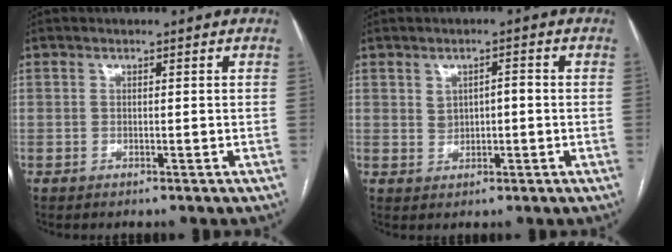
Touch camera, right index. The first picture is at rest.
{"total": 3.0, "force": [0.3, 1.8, 2.3], "torque": [-0.040, 0.013, 0.012]}